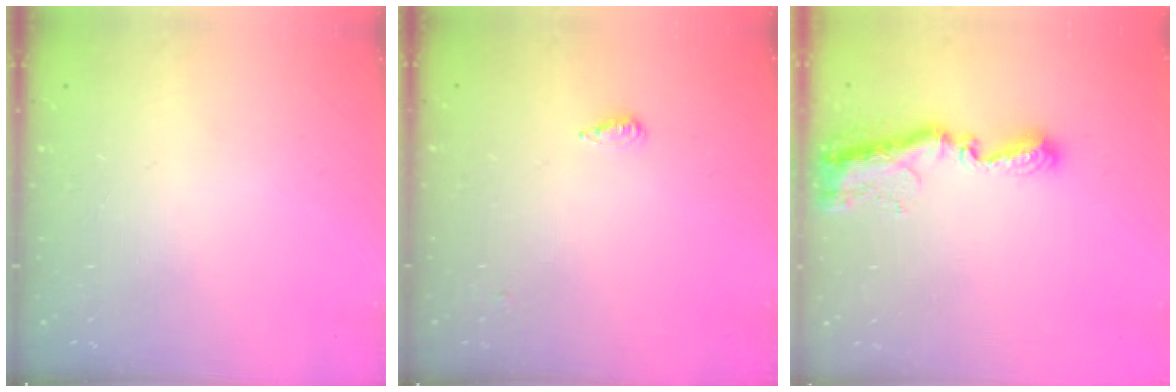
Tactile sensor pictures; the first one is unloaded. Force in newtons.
{"total": 2.2, "press": 2.2, "slide": 0.5}
{"total": 9.9, "press": 9.9, "slide": 0.7}